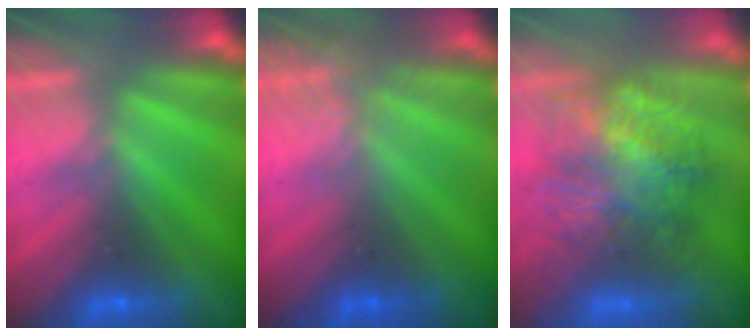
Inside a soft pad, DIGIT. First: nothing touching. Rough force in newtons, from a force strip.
{"total": 2.4}
{"total": 7.5}